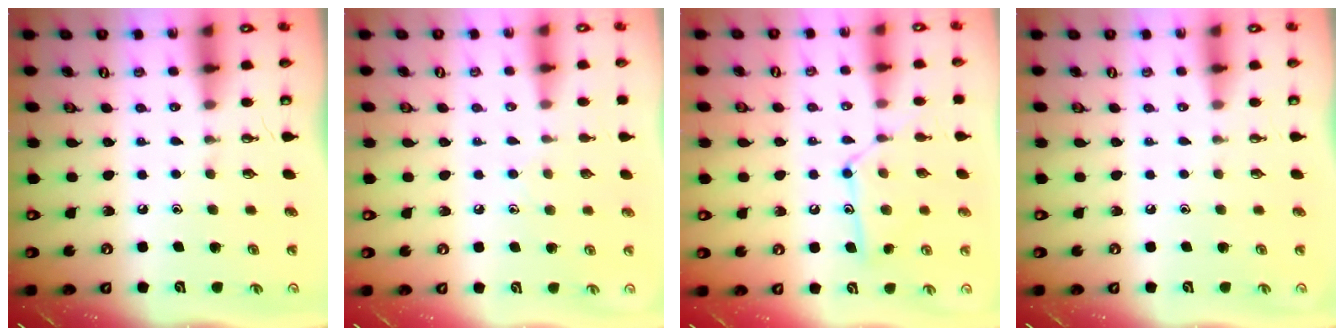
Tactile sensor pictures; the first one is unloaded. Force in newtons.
{"total": 7.9, "press": 7.9, "slide": 0.8}
{"total": 13.0, "press": 12.9, "slide": 0.8}
{"total": 0.0}